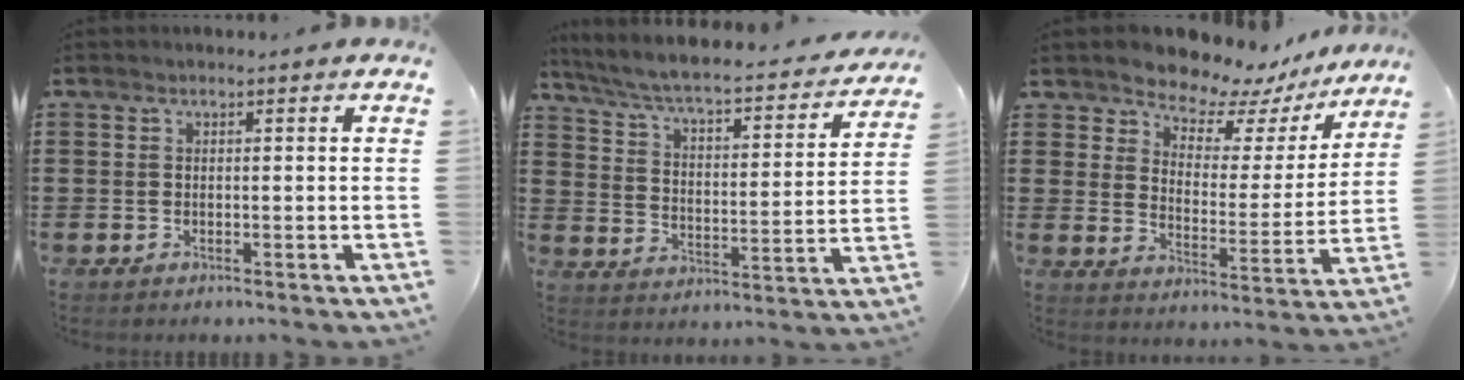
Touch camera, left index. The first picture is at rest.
{"total": 5.0, "force": [4.4, 0.3, 2.4], "torque": [-0.070, -0.039, 0.066]}
{"total": 7.0, "force": [6.6, 2.0, 1.2], "torque": [-0.046, -0.054, 0.111]}